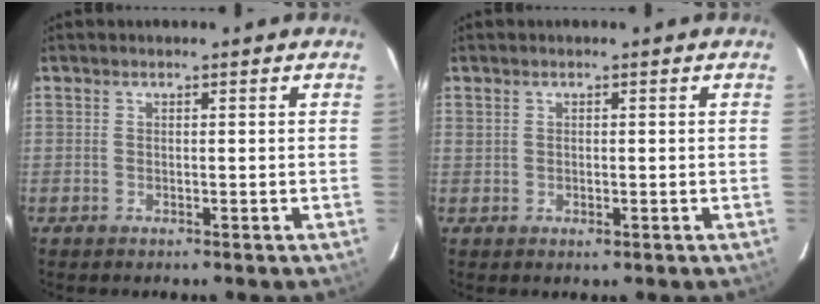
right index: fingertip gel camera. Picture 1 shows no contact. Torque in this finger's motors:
{"motor_torque": [0.22, 0.00, 0.00, 0.02]}